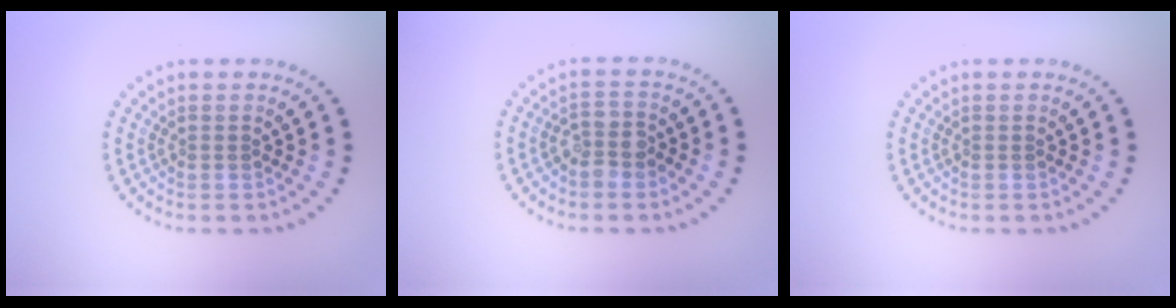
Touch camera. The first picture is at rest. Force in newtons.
{"total": 2.2, "press": 2.0, "slide": 1.0}
{"total": 0.0}